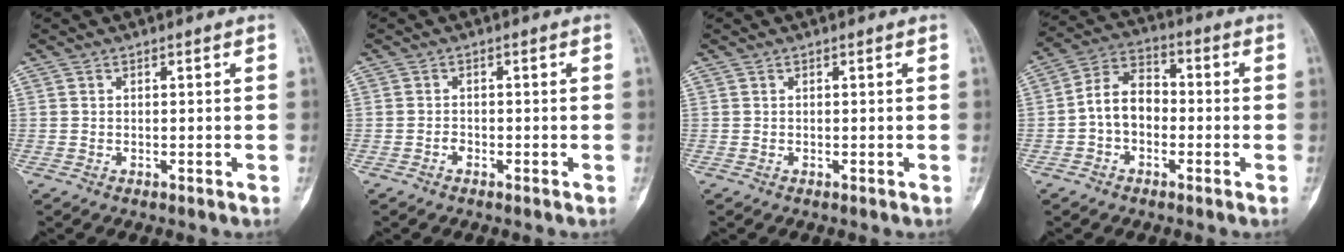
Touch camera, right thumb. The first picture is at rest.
{"total": 1.0, "force": [-0.7, 0.7, 0.4], "torque": [-0.004, 0.004, -0.015]}
{"total": 0.0}
{"total": 8.8, "force": [-1.4, 6.3, 6.0], "torque": [-0.091, 0.033, -0.040]}